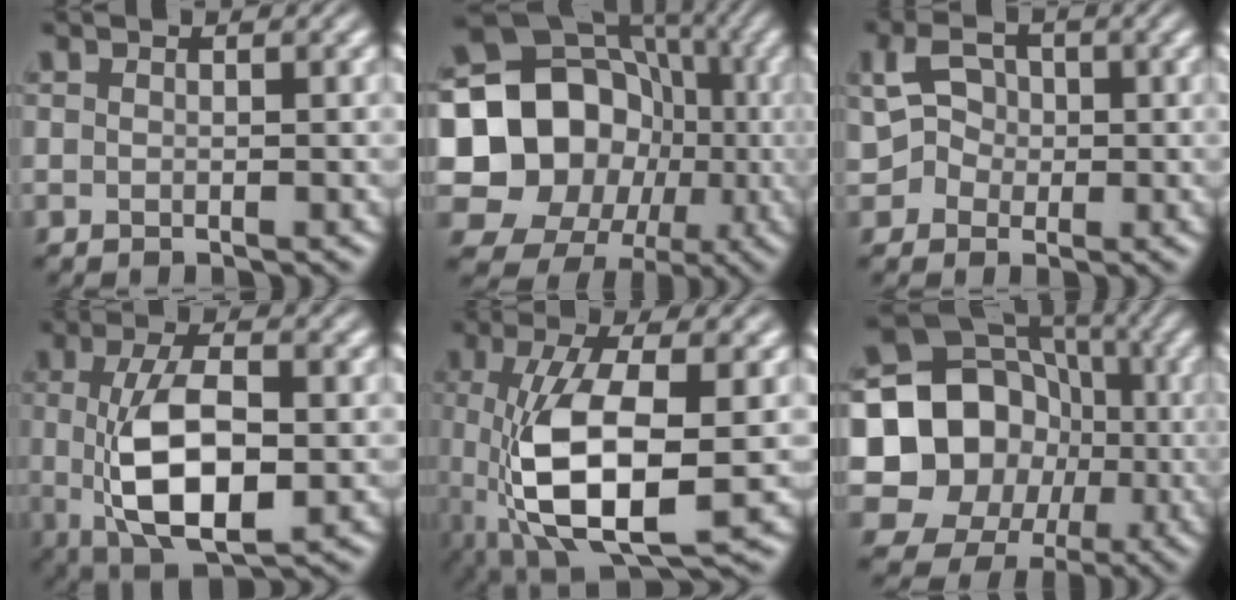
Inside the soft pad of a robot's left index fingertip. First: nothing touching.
{"total": 17.3, "force": [-1.2, 15.6, 7.4], "torque": [-0.133, 0.002, -0.043]}
{"total": 2.7, "force": [0.2, 2.5, 1.1], "torque": [-0.009, 0.009, -0.003]}
{"total": 8.6, "force": [-0.2, 3.7, 7.7], "torque": [-0.150, -0.004, 0.002]}
{"total": 9.4, "force": [-0.7, 3.7, 8.7], "torque": [-0.177, -0.003, -0.010]}
{"total": 15.9, "force": [-1.0, 14.6, 6.1], "torque": [-0.114, 0.017, -0.040]}